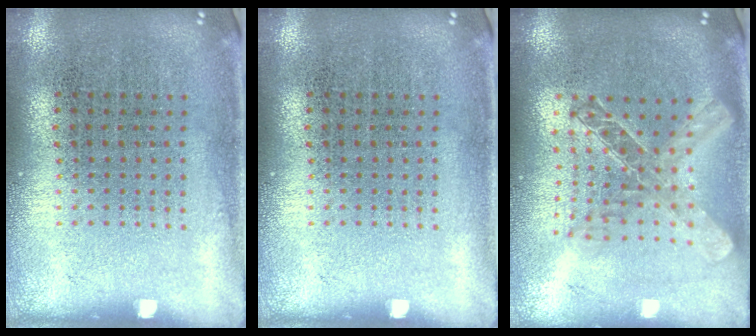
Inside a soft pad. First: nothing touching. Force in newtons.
{"total": 0.0}
{"total": 1.9, "press": 1.6, "slide": 1.0}